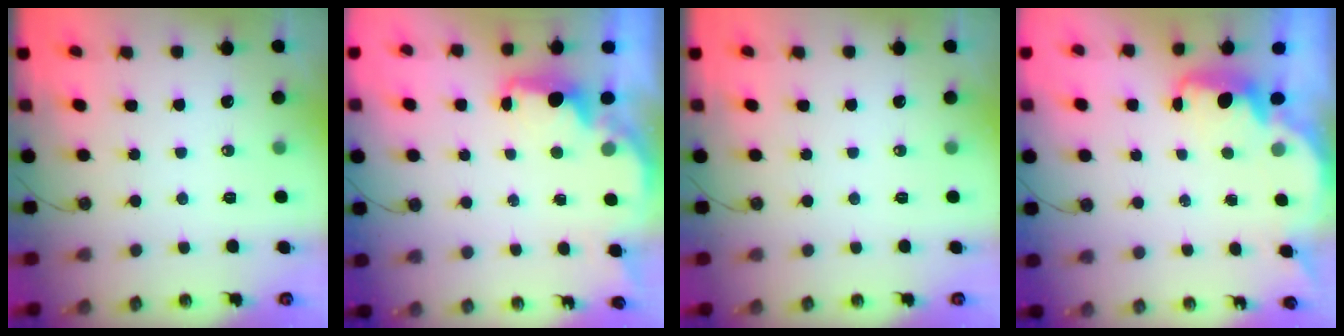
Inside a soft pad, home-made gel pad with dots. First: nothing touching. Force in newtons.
{"total": 2.5, "press": 2.3, "slide": 0.8}
{"total": 0.0}
{"total": 2.2, "press": 2.2, "slide": 0.6}